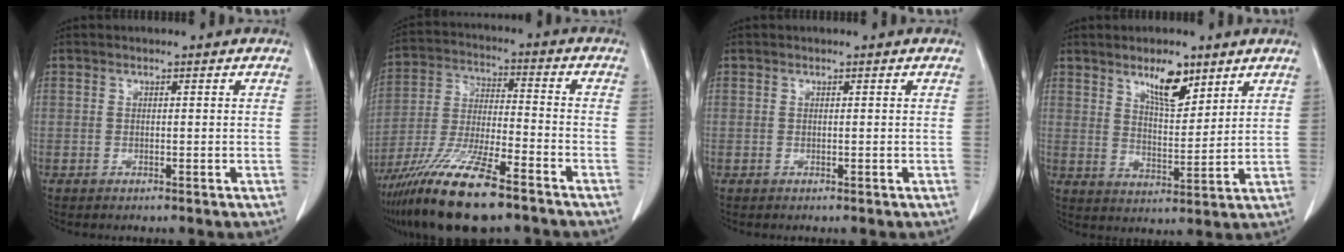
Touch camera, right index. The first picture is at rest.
{"total": 16.0, "force": [-11.1, 2.4, 11.2], "torque": [-0.237, -0.038, -0.205]}
{"total": 0.0}
{"total": 7.2, "force": [4.8, 2.4, 4.8], "torque": [-0.085, -0.002, 0.085]}